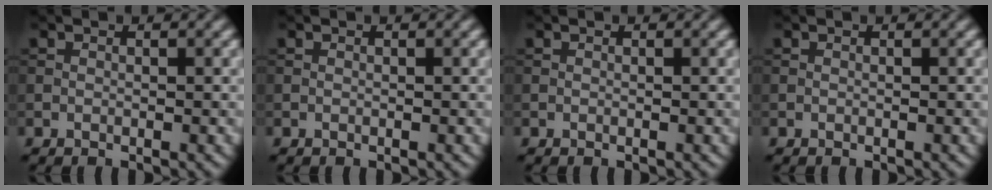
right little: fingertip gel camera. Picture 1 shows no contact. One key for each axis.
{"total": 0.0}
{"total": 0.0}
{"total": 0.0}